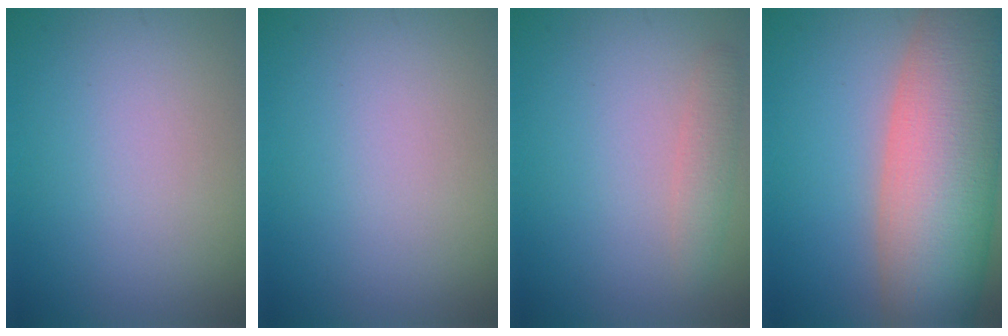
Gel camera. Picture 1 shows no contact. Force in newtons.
{"total": 0.0}
{"total": 1.7, "press": 1.7, "slide": 0.0}
{"total": 14.1, "press": 14.1, "slide": 0.7}